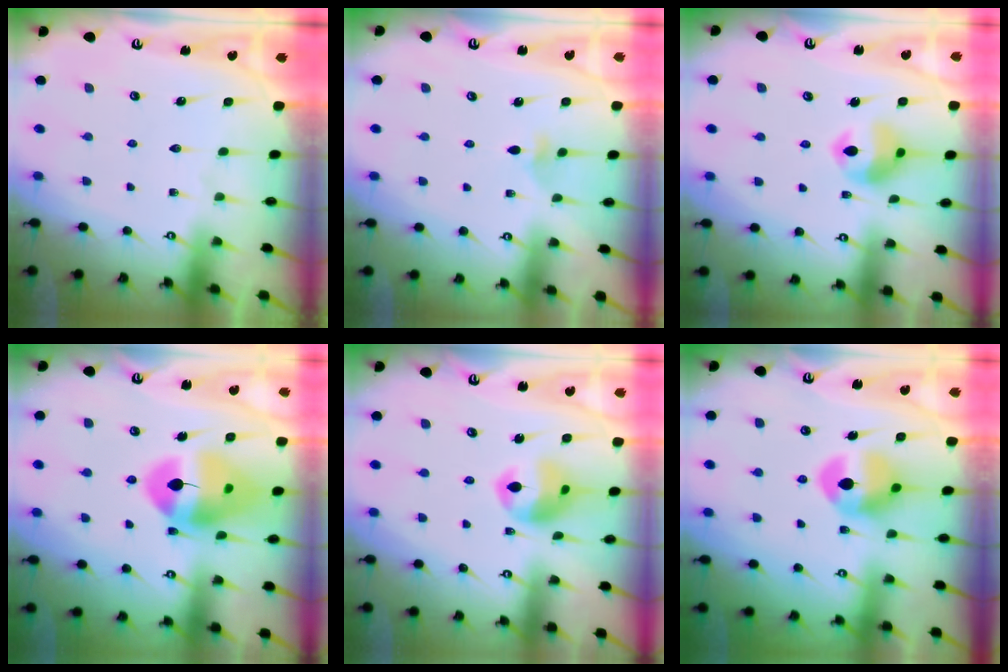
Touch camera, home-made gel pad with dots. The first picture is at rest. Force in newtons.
{"total": 3.5, "press": 3.5, "slide": 0.7}
{"total": 10.7, "press": 10.7, "slide": 1.3}
{"total": 14.0, "press": 13.9, "slide": 1.5}
{"total": 11.2, "press": 11.2, "slide": 0.8}
{"total": 10.3, "press": 10.3, "slide": 0.0}